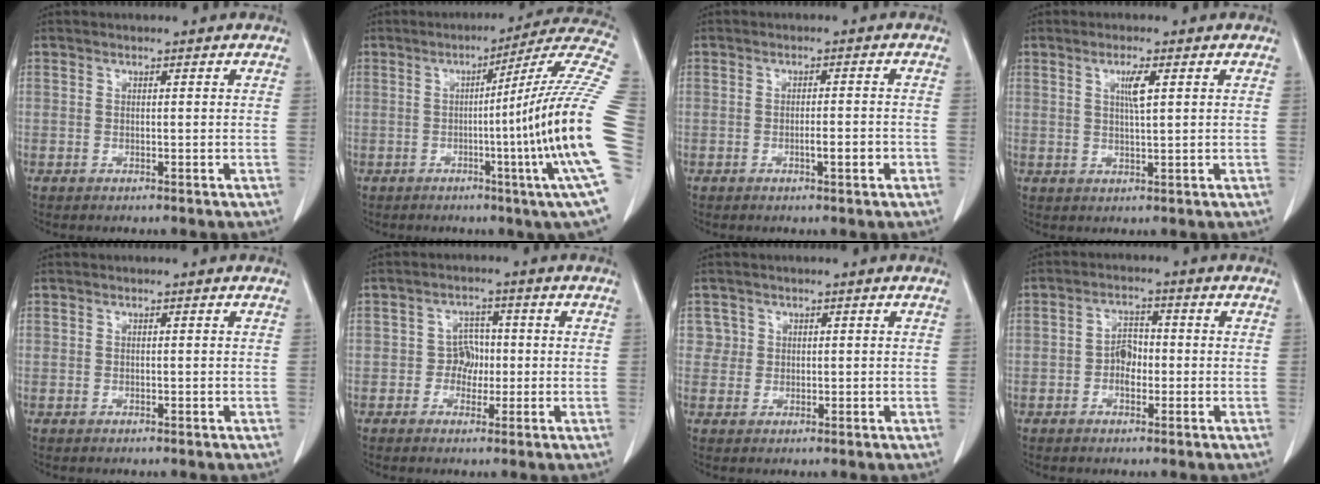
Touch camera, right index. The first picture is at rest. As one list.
[{"total": 20.0, "force": [-2.9, -3.1, 19.6], "torque": [-0.179, 0.008, -0.059]}, {"total": 2.5, "force": [-0.9, 0.4, 2.2], "torque": [-0.032, 0.002, -0.011]}, {"total": 3.1, "force": [1.1, 0.1, 2.9], "torque": [-0.054, -0.001, 0.020]}, {"total": 0.0}, {"total": 3.3, "force": [-0.4, 3.0, 1.3], "torque": [-0.007, 0.011, -0.007]}, {"total": 2.2, "force": [0.8, 2.0, -0.3], "torque": [0.026, 0.004, 0.010]}, {"total": 3.4, "force": [-0.8, 2.2, 2.5], "torque": [-0.037, 0.011, -0.015]}]